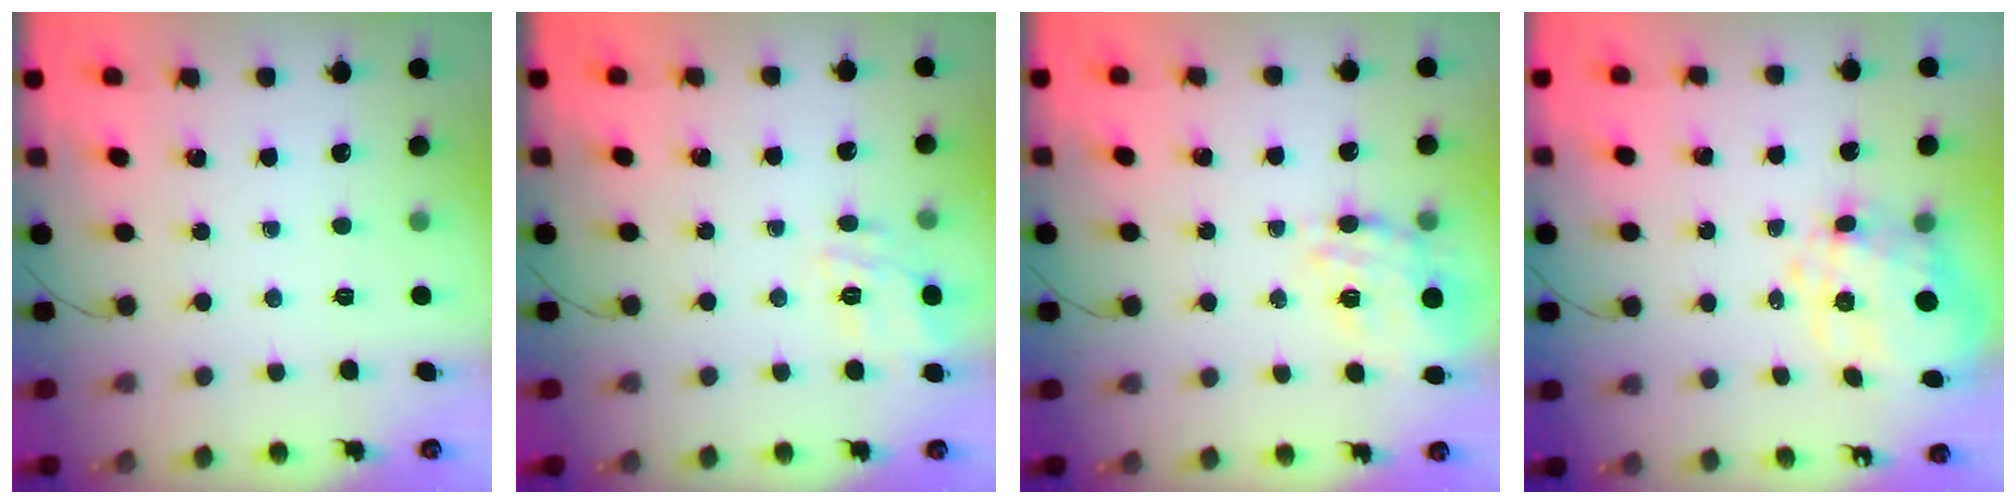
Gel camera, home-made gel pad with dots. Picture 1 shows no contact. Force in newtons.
{"total": 7.1, "press": 7.0, "slide": 0.7}
{"total": 17.4, "press": 17.0, "slide": 3.4}
{"total": 13.1, "press": 12.9, "slide": 2.3}